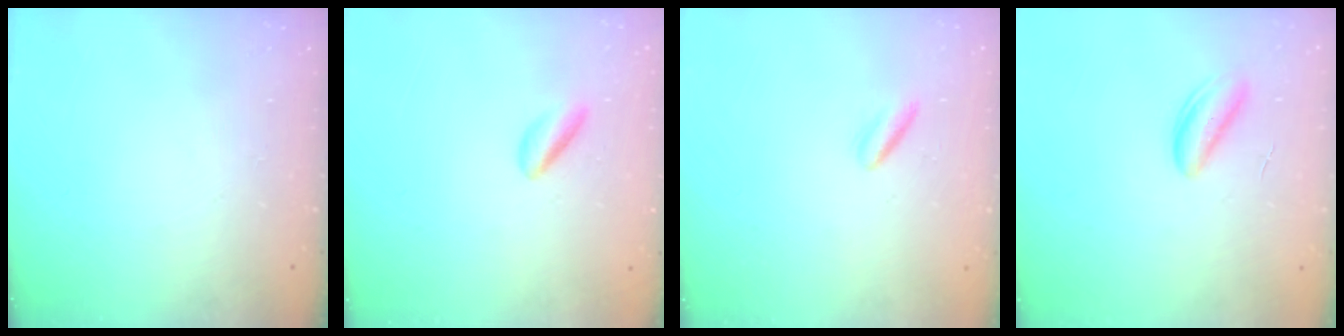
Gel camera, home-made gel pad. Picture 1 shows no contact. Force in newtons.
{"total": 2.6, "press": 2.3, "slide": 1.1}
{"total": 1.2, "press": 1.1, "slide": 0.5}
{"total": 2.7, "press": 2.6, "slide": 0.4}